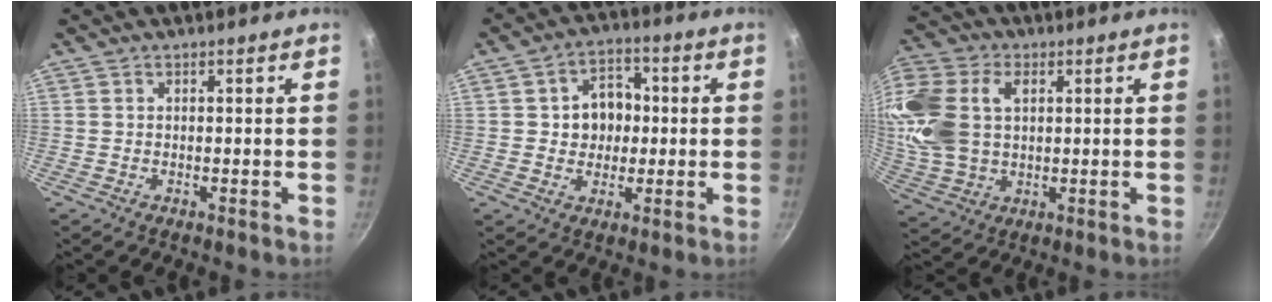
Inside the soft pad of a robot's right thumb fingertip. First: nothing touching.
{"total": 8.4, "force": [0.6, 6.9, 4.8], "torque": [-0.030, 0.010, 0.003]}
{"total": 18.9, "force": [4.0, 13.1, 13.0], "torque": [-0.286, 0.016, 0.077]}